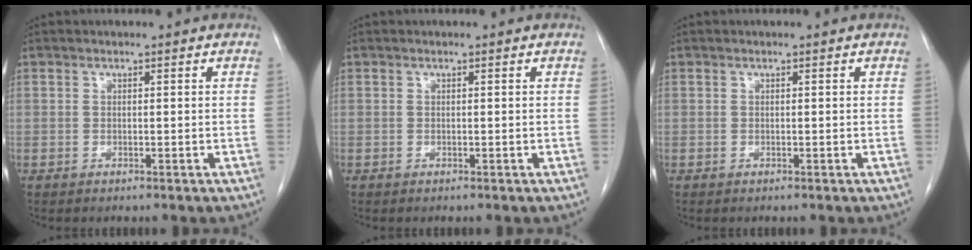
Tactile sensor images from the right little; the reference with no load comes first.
{"total": 0.0}
{"total": 0.0}